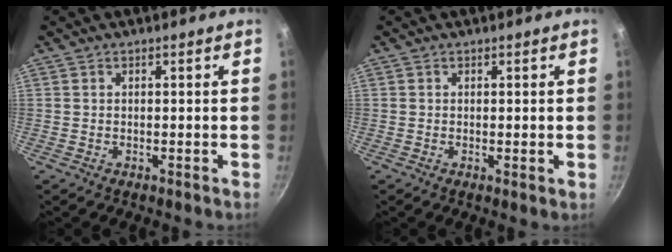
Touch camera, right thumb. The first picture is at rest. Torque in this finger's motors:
{"motor_torque": [-0.63, -0.24, -0.21, -0.09, -0.03]}